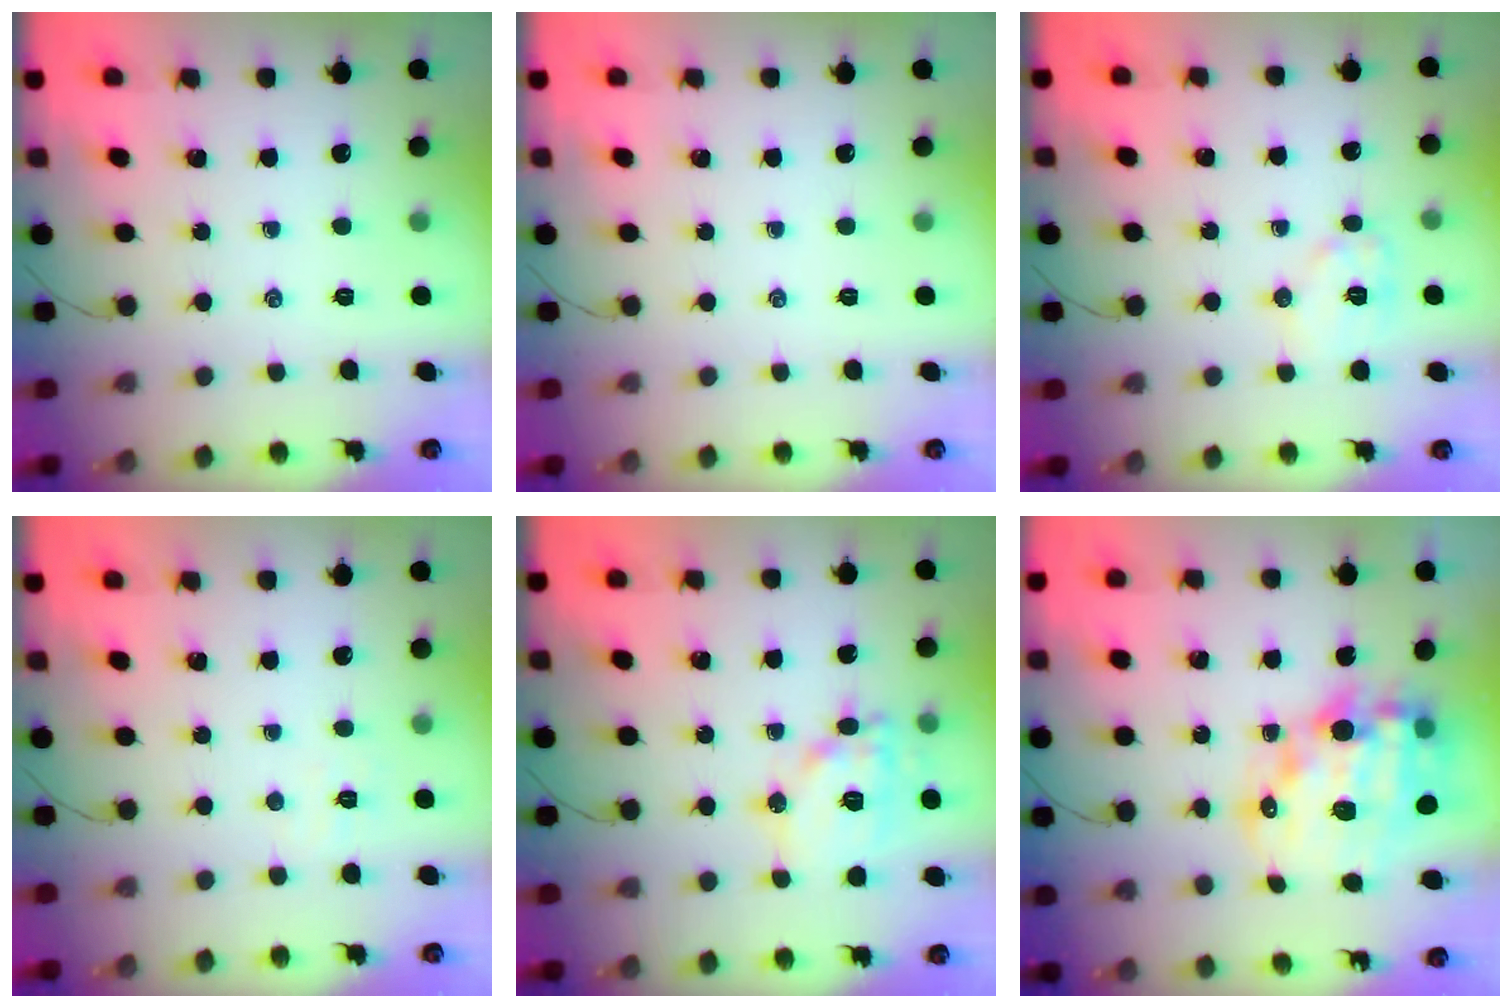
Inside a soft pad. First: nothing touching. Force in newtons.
{"total": 0.0}
{"total": 8.6, "press": 8.6, "slide": 0.3}
{"total": 3.8, "press": 3.7, "slide": 0.8}
{"total": 13.6, "press": 13.6, "slide": 1.1}
{"total": 19.2, "press": 18.8, "slide": 4.1}